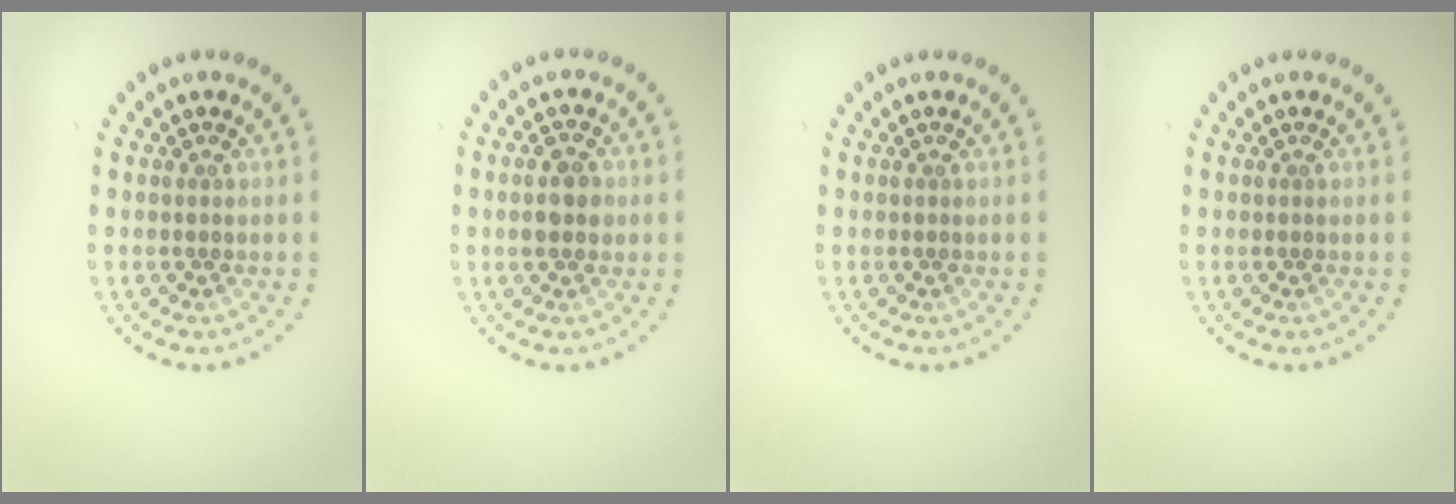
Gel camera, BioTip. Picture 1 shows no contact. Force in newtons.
{"total": 2.7, "press": 2.7, "slide": 0.1}
{"total": 0.0}
{"total": 0.0}